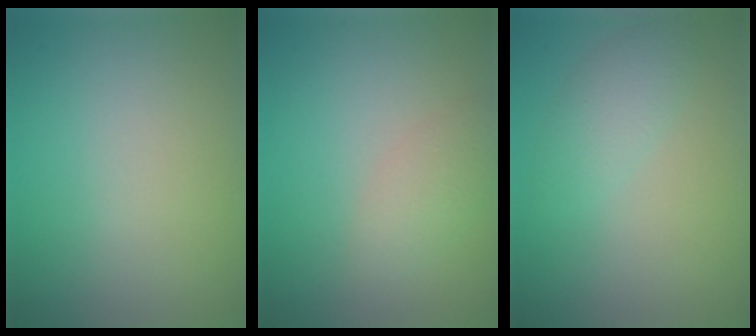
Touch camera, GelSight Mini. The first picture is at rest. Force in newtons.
{"total": 2.1, "press": 2.1, "slide": 0.1}
{"total": 2.3, "press": 2.3, "slide": 0.1}